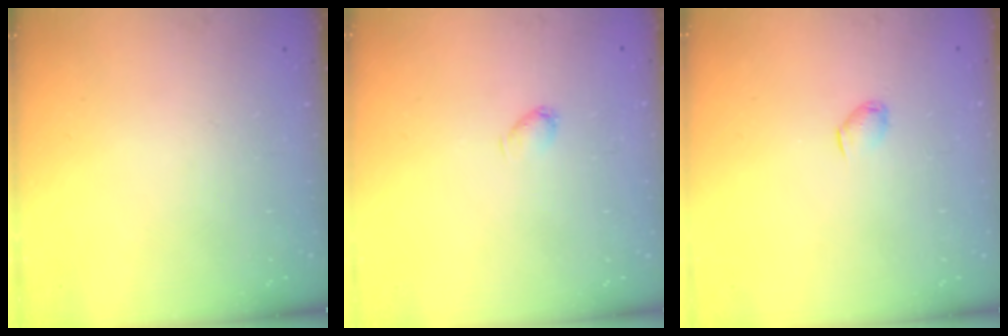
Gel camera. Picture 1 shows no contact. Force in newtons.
{"total": 2.5, "press": 2.4, "slide": 0.4}
{"total": 3.2, "press": 3.1, "slide": 0.6}